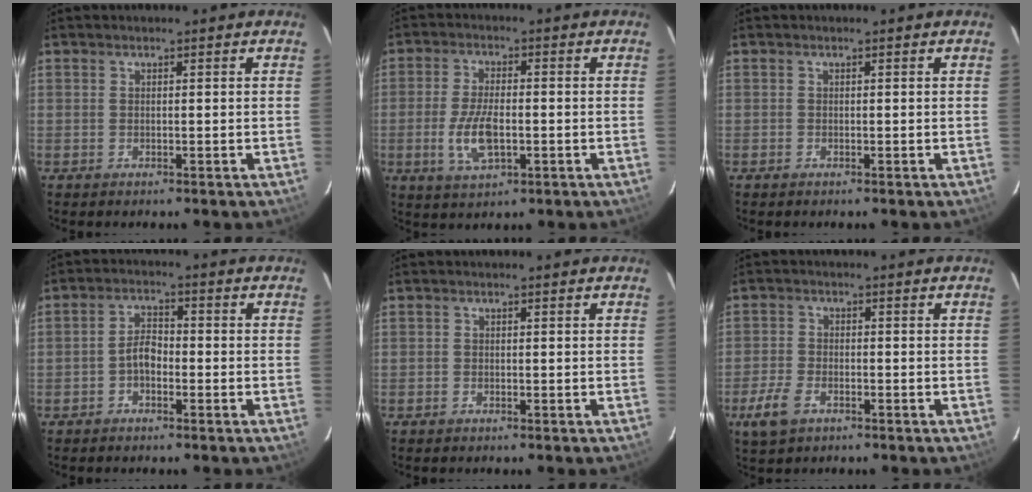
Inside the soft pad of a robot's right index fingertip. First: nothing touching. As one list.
[{"total": 8.2, "force": [-2.0, 3.6, 7.1], "torque": [-0.147, -0.008, -0.036]}, {"total": 0.0}, {"total": 3.4, "force": [-1.7, 2.0, 2.2], "torque": [-0.043, 0.012, -0.033]}, {"total": 0.8, "force": [-0.6, 0.5, 0.0], "torque": [-0.001, 0.003, -0.011]}, {"total": 6.2, "force": [-3.5, 3.5, 3.7], "torque": [-0.098, -0.003, -0.066]}]